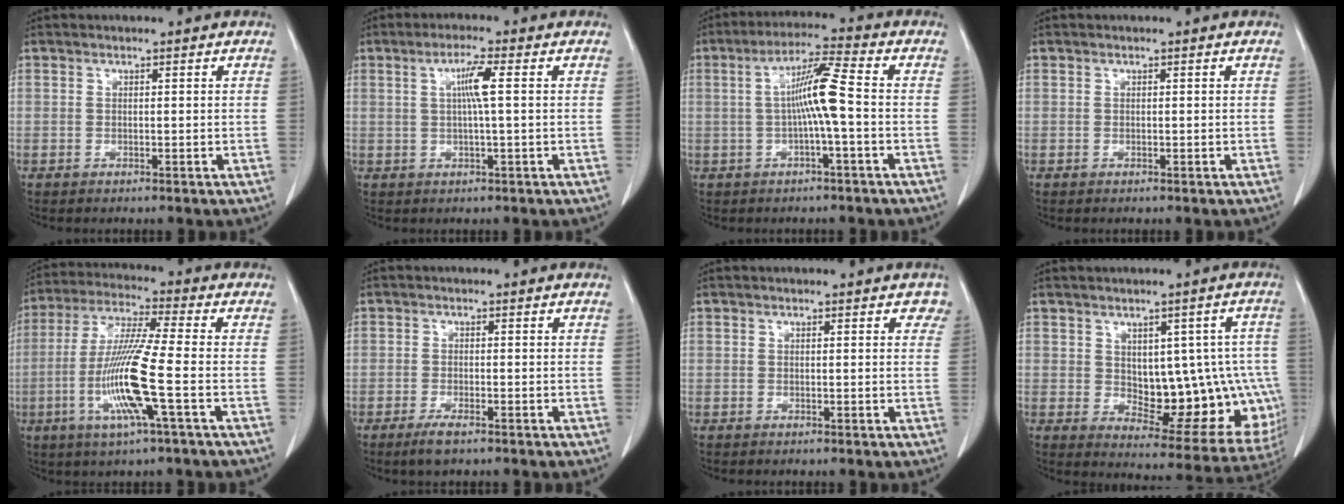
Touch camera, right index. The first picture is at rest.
{"total": 4.1, "force": [0.7, -0.3, 4.1], "torque": [-0.077, 0.004, 0.013]}
{"total": 7.4, "force": [-0.3, -0.4, 7.4], "torque": [-0.132, 0.015, -0.006]}
{"total": 0.0}
{"total": 12.7, "force": [-3.3, -0.4, 12.3], "torque": [-0.250, -0.013, -0.070]}
{"total": 2.8, "force": [-1.9, 0.5, 2.0], "torque": [-0.043, -0.005, -0.036]}
{"total": 1.9, "force": [1.2, 1.0, 1.0], "torque": [0.002, 0.003, 0.001]}
{"total": 15.5, "force": [-0.2, 8.2, 13.2], "torque": [-0.135, 0.016, 0.027]}